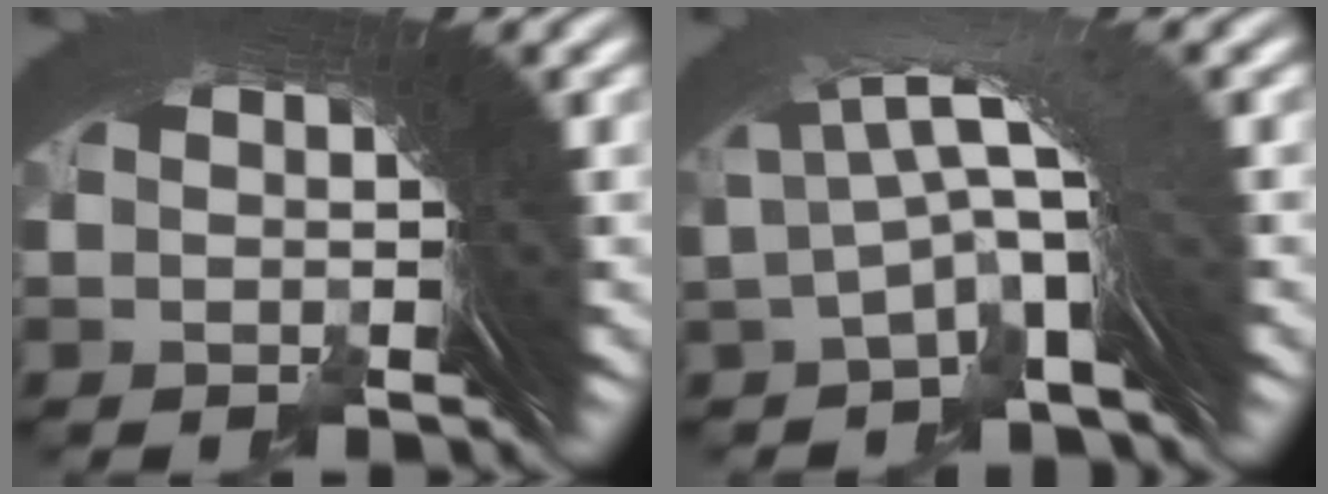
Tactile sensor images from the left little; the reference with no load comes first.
{"total": 2.8, "force": [0.0, 0.2, 2.8], "torque": [-0.044, 0.011, 0.002]}